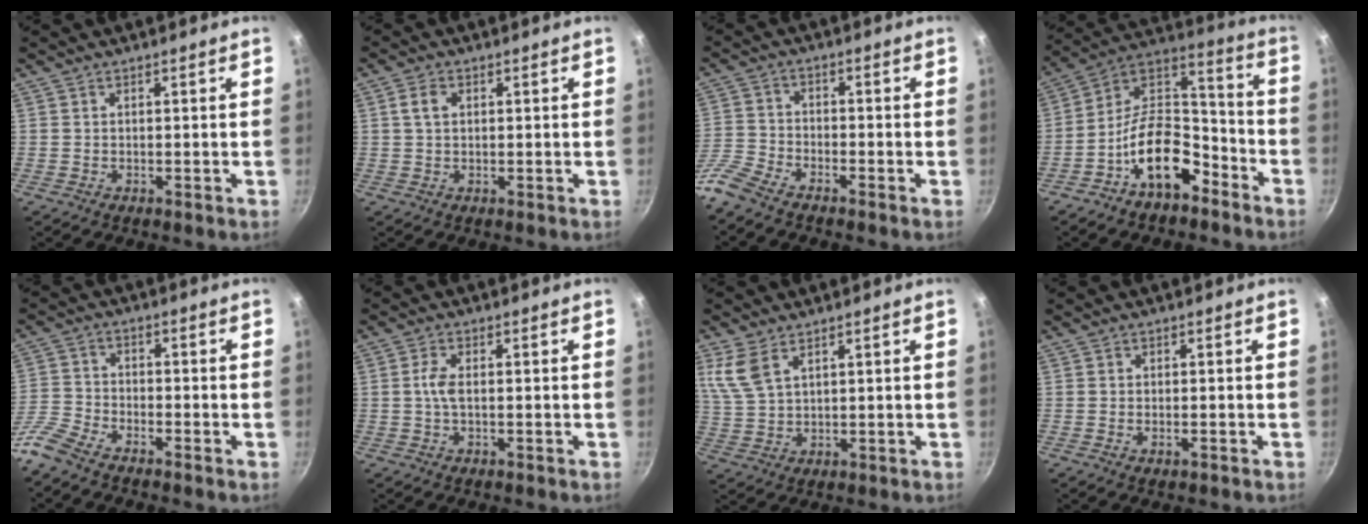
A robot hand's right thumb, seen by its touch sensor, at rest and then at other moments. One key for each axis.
{"total": 3.0, "fx": 0.8, "fy": 2.1, "fz": 2.0, "tx": -0.032, "ty": 0.005, "tz": 0.013}
{"total": 6.4, "fx": -5.4, "fy": 2.0, "fz": 2.8, "tx": -0.068, "ty": 0.037, "tz": -0.128}
{"total": 16.1, "fx": -8.5, "fy": 8.8, "fz": 10.5, "tx": -0.137, "ty": 0.093, "tz": -0.157}
{"total": 6.5, "fx": -5.4, "fy": 2.0, "fz": 2.9, "tx": -0.070, "ty": 0.037, "tz": -0.127}
{"total": 3.0, "fx": 0.0, "fy": 1.3, "fz": 2.8, "tx": -0.066, "ty": 0.005, "tz": -0.003}
{"total": 6.6, "fx": 3.6, "fy": 3.4, "fz": 4.4, "tx": -0.091, "ty": -0.014, "tz": 0.081}
{"total": 1.3, "fx": -0.5, "fy": 0.5, "fz": 1.1, "tx": -0.021, "ty": 0.002, "tz": -0.011}